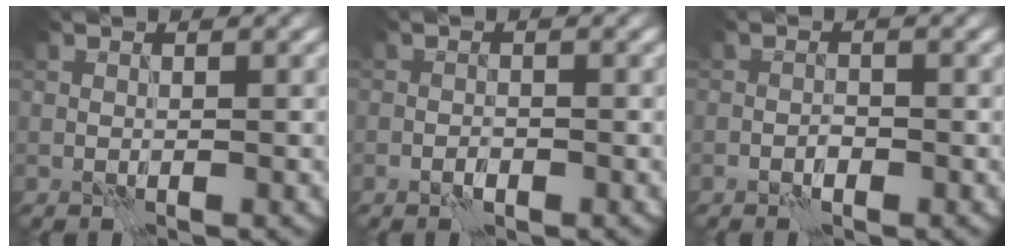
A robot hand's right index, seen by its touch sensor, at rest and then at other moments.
{"total": 1.2, "force": [-0.6, 0.7, 0.7], "torque": [-0.013, 0.002, -0.014]}
{"total": 1.0, "force": [-0.6, 0.6, 0.6], "torque": [-0.009, 0.003, -0.013]}